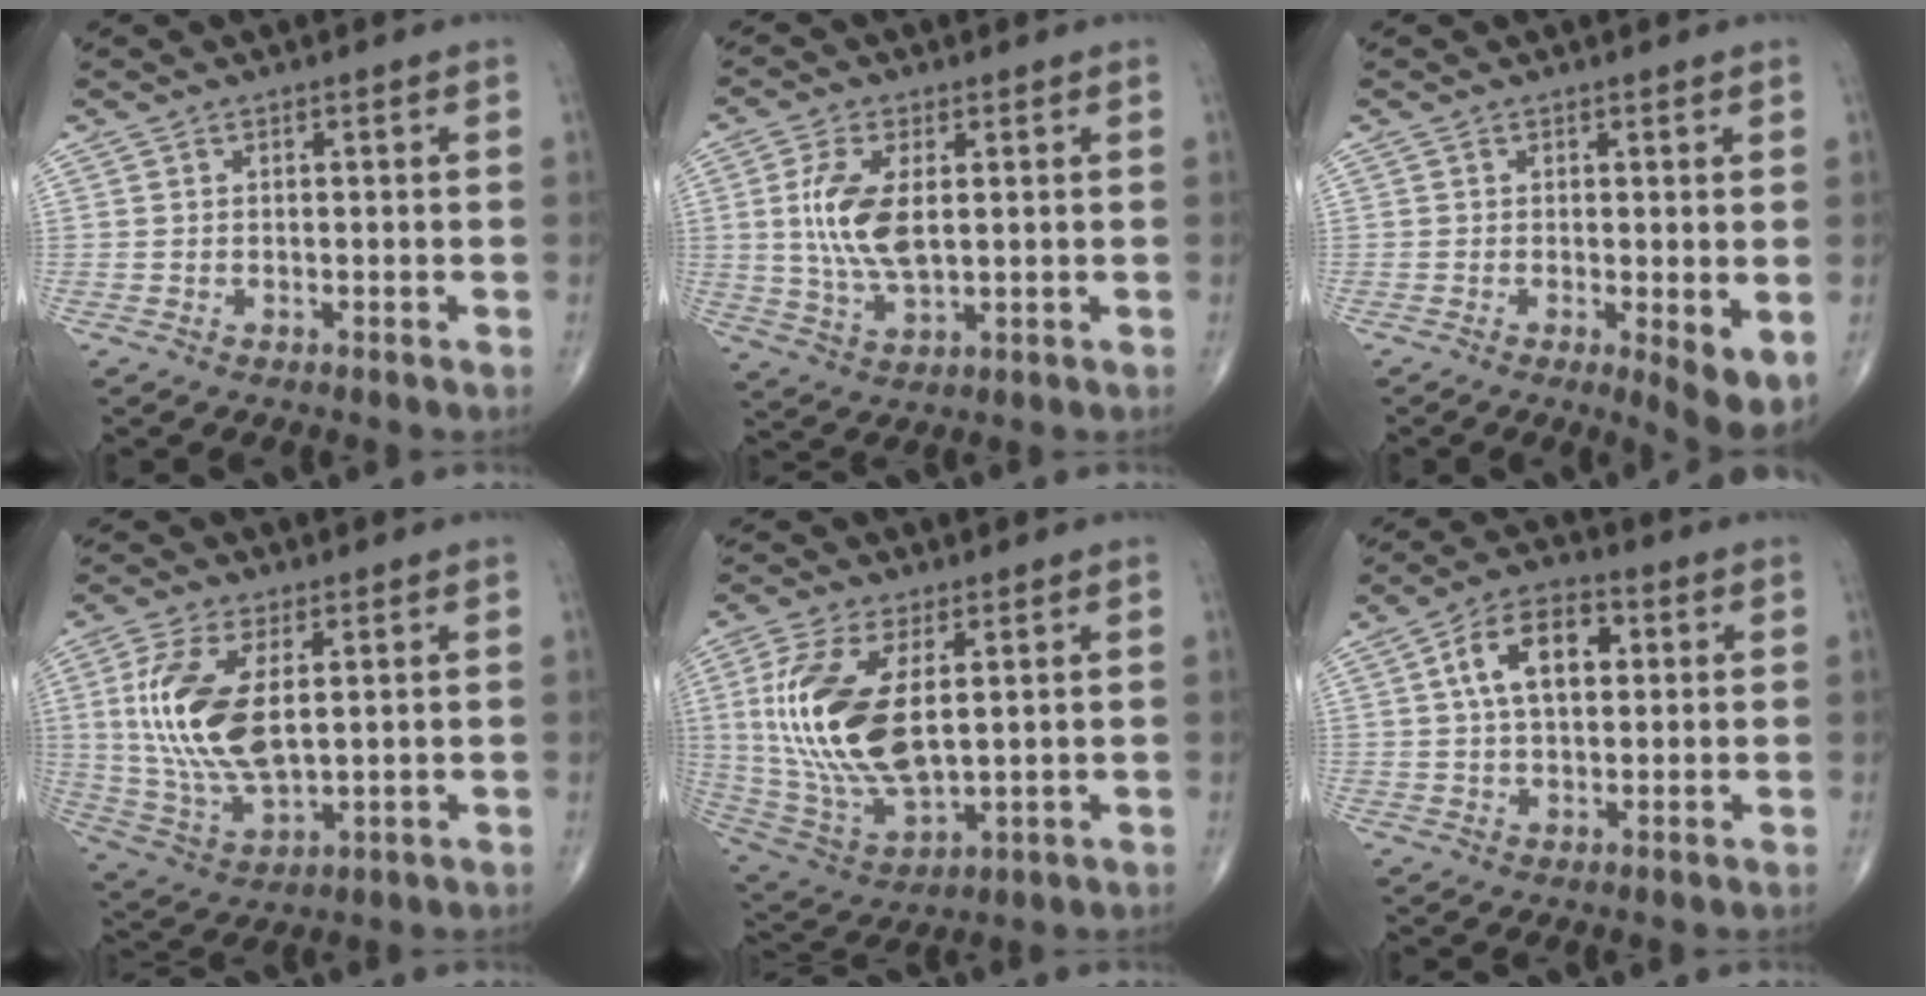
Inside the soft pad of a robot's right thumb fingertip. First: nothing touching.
{"total": 10.4, "force": [1.5, 5.0, 9.0], "torque": [-0.188, -0.010, 0.033]}
{"total": 5.3, "force": [-0.7, 1.4, 5.1], "torque": [-0.077, -0.017, -0.012]}
{"total": 15.9, "force": [2.9, 7.7, 13.6], "torque": [-0.283, -0.013, 0.067]}
{"total": 19.5, "force": [3.2, 9.4, 16.8], "torque": [-0.351, -0.021, 0.072]}
{"total": 11.3, "force": [2.7, 6.5, 8.8], "torque": [-0.140, 0.016, 0.039]}